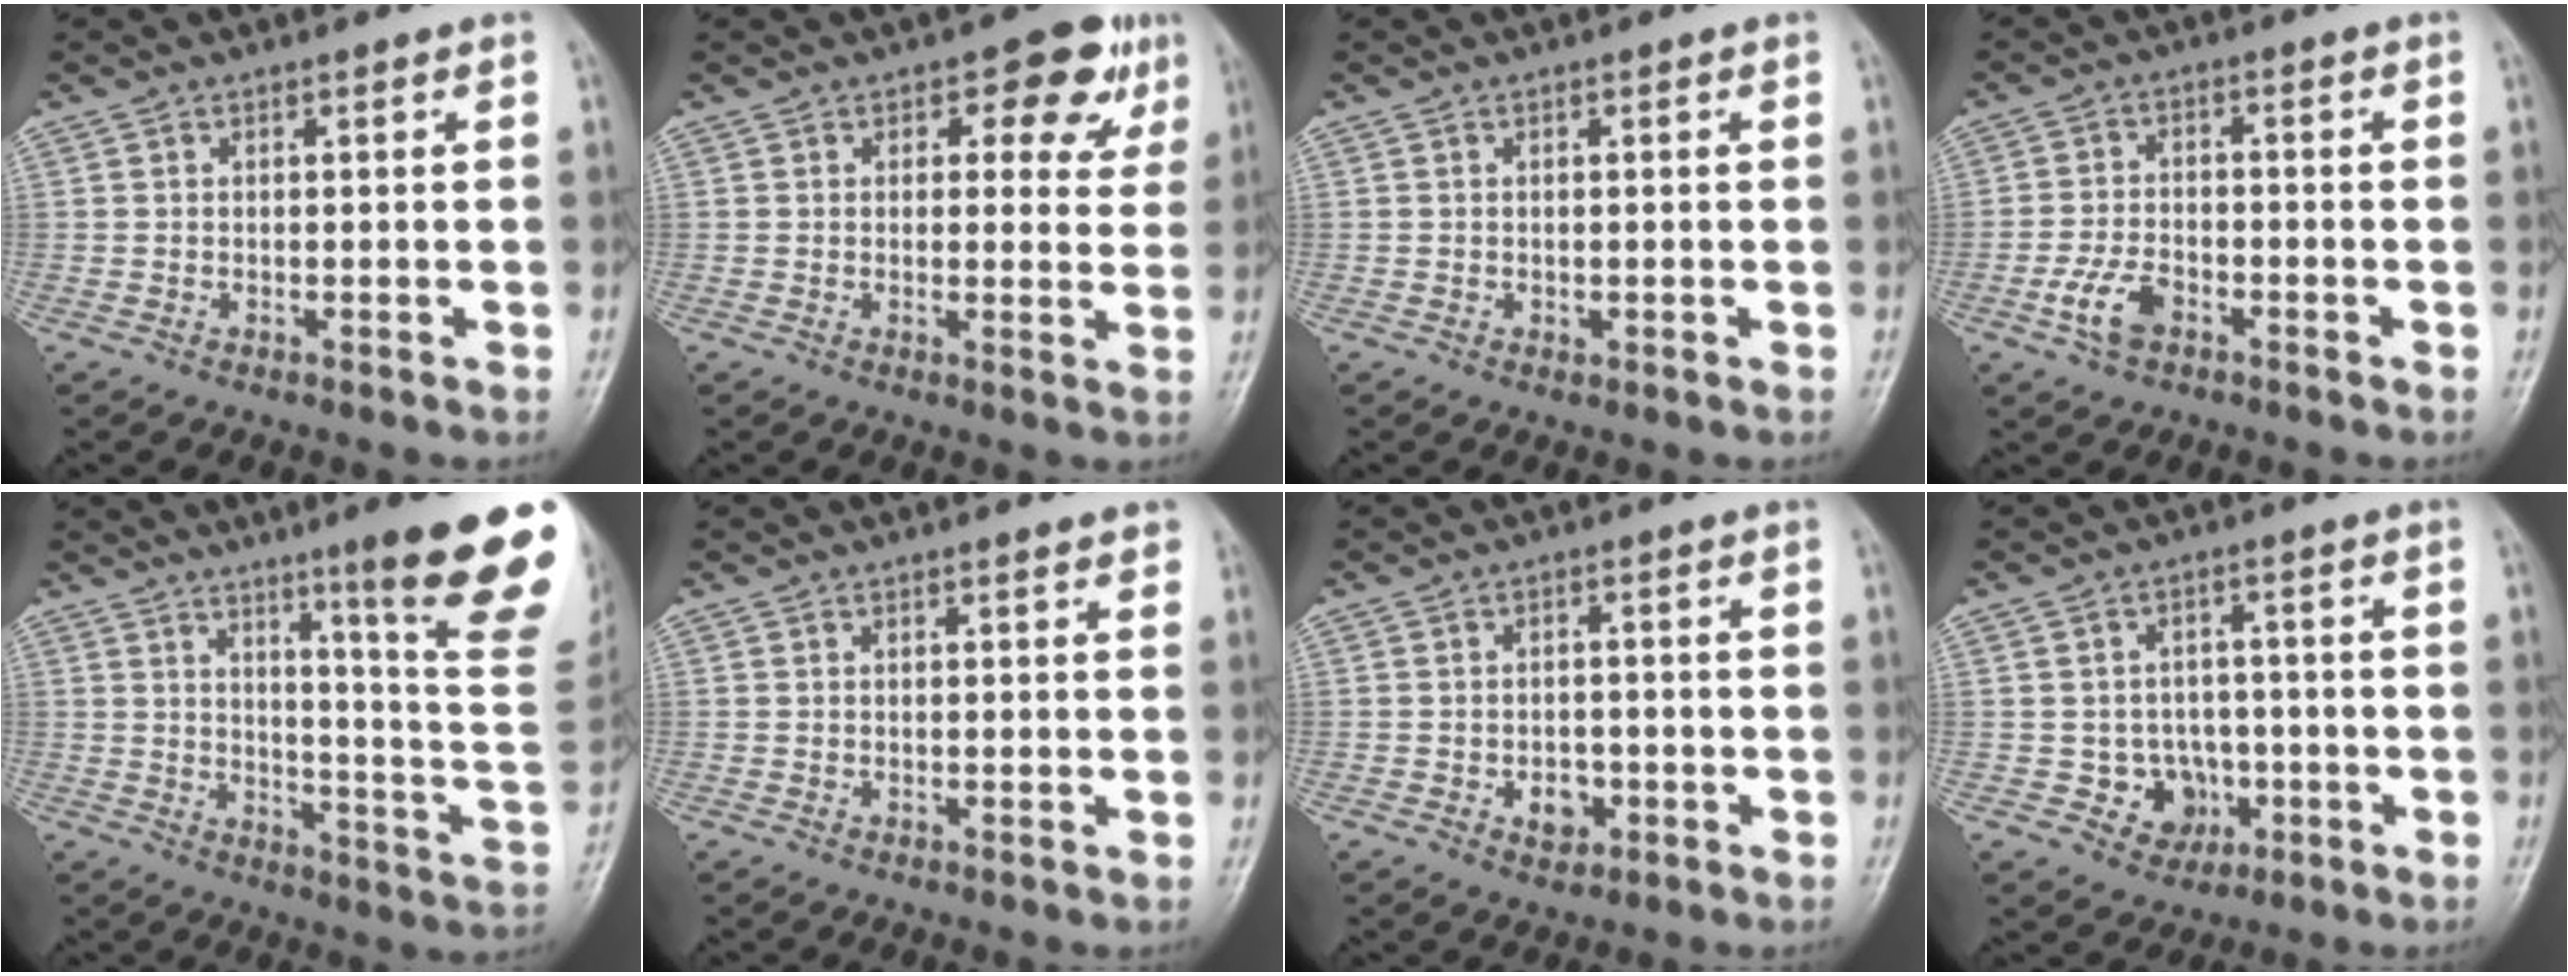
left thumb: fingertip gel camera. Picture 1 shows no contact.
{"total": 8.0, "force": [3.8, 4.6, 5.4], "torque": [-0.021, -0.009, 0.039]}
{"total": 0.6, "force": [-0.1, 0.5, 0.4], "torque": [-0.003, 0.000, -0.001]}
{"total": 5.7, "force": [-2.9, 3.3, 3.7], "torque": [-0.074, 0.014, -0.056]}
{"total": 21.3, "force": [12.3, 1.3, 17.4], "torque": [-0.204, -0.075, 0.167]}
{"total": 1.4, "force": [1.0, 0.3, 0.9], "torque": [-0.010, -0.002, 0.010]}
{"total": 4.1, "force": [-1.3, 3.0, 2.4], "torque": [-0.017, 0.007, -0.016]}
{"total": 6.5, "force": [-1.6, 5.8, 2.2], "torque": [0.007, 0.016, -0.017]}